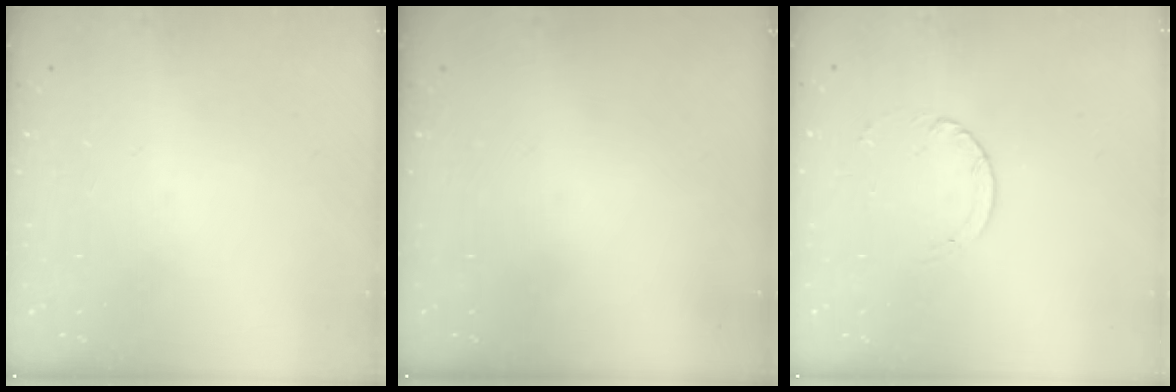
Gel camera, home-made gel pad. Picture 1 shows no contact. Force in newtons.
{"total": 0.0}
{"total": 2.5, "press": 2.4, "slide": 0.2}